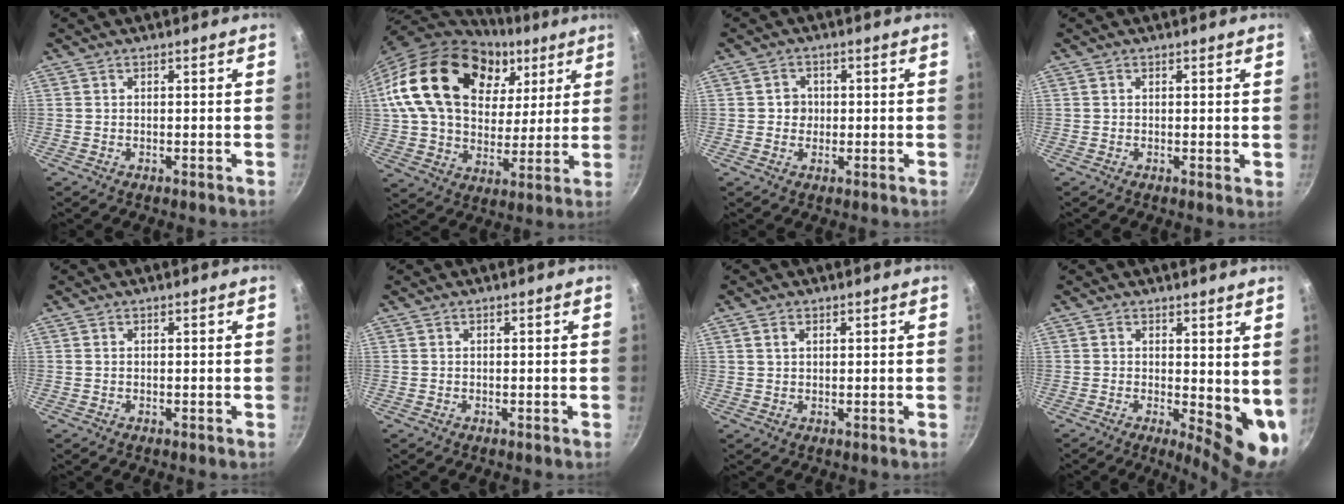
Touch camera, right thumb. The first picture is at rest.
{"total": 28.1, "force": [10.5, 19.1, 17.8], "torque": [-0.295, -0.007, 0.182]}
{"total": 2.7, "force": [0.0, 2.5, 0.9], "torque": [0.003, 0.004, -0.003]}
{"total": 1.1, "force": [0.4, 0.5, 0.9], "torque": [-0.012, 0.000, 0.004]}
{"total": 0.0}
{"total": 0.0}
{"total": 1.8, "force": [0.8, 1.2, 1.0], "torque": [-0.013, 0.001, 0.015]}
{"total": 9.2, "force": [0.7, 3.8, 8.3], "torque": [-0.086, -0.018, 0.014]}